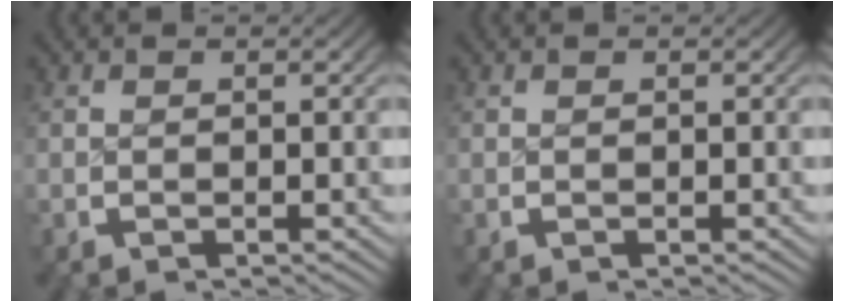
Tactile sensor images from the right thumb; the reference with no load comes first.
{"total": 0.0}